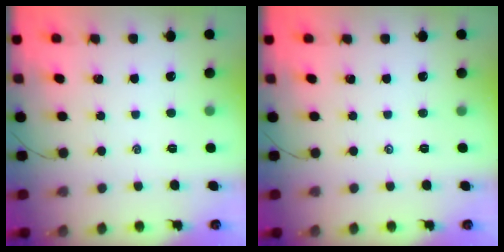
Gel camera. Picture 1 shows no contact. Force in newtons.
{"total": 0.0}